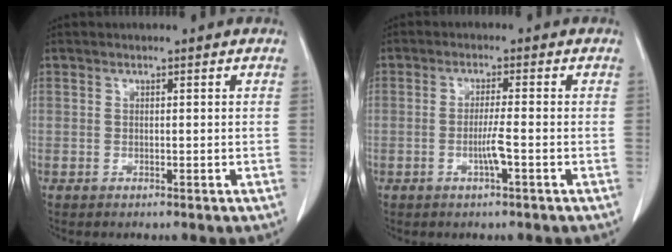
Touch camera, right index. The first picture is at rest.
{"total": 3.1, "force": [-1.0, -0.2, 3.0], "torque": [-0.058, -0.003, -0.020]}